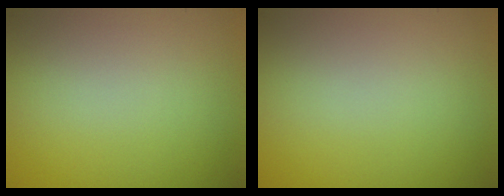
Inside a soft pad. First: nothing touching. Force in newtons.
{"total": 0.0}